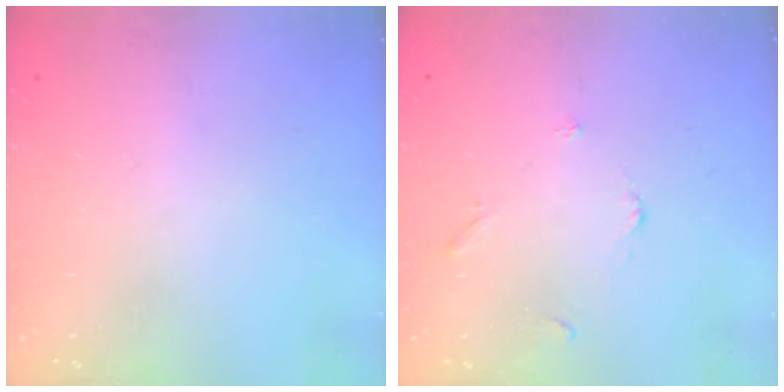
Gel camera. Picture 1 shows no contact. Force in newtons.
{"total": 2.9, "press": 2.9, "slide": 0.5}